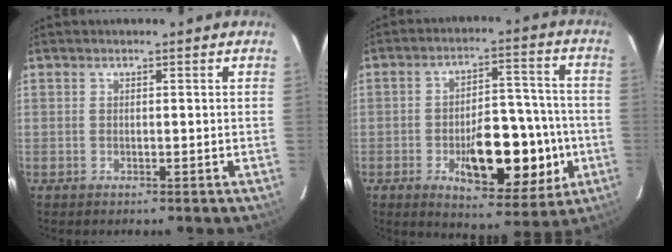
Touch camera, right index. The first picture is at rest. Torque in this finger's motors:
{"motor_torque": [1.38, -0.76, 0.73, 0.11]}